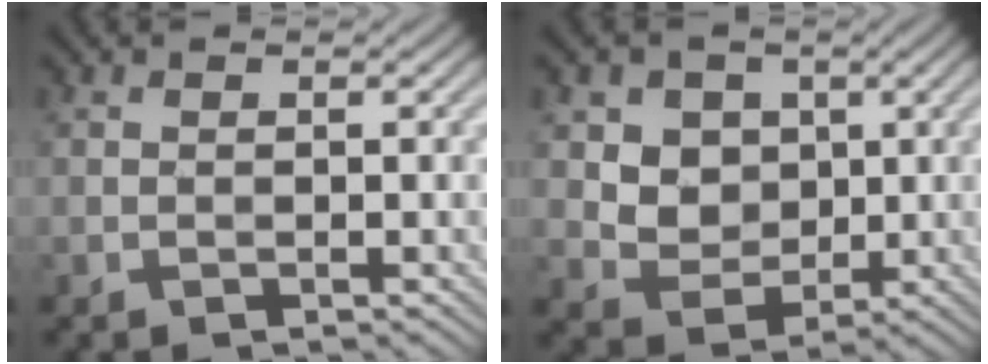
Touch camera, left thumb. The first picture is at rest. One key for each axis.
{"total": 5.7, "fx": 1.9, "fy": 4.9, "fz": 2.3, "tx": -0.081, "ty": -0.016, "tz": 0.049}